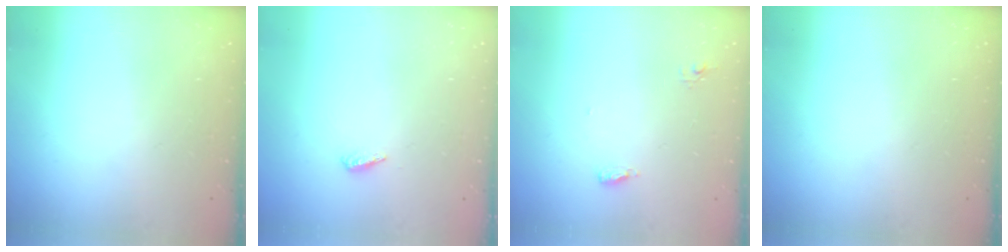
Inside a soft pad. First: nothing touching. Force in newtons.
{"total": 4.8, "press": 4.8, "slide": 0.4}
{"total": 4.7, "press": 4.5, "slide": 1.1}
{"total": 0.0}